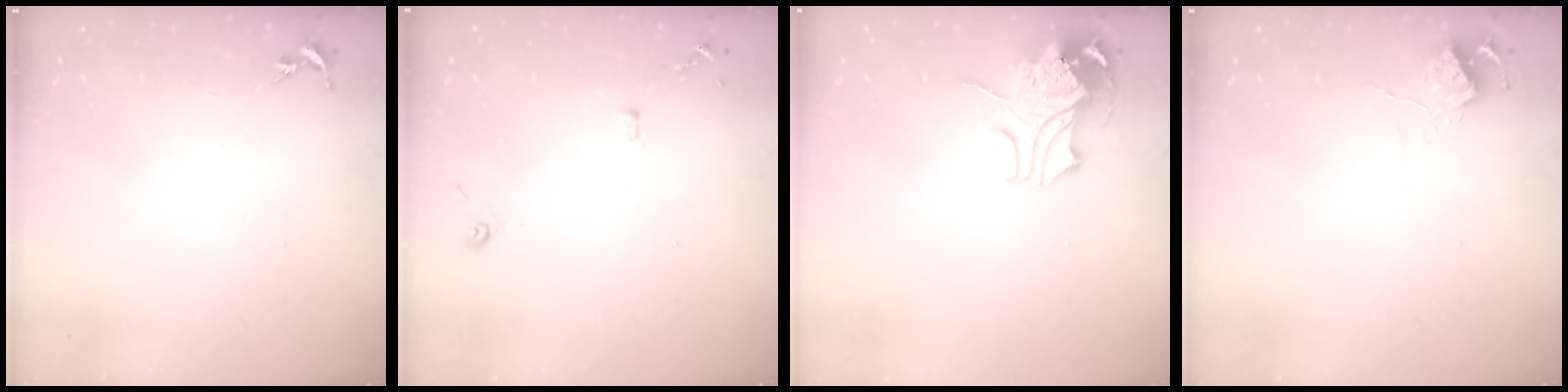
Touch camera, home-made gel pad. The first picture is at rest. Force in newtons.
{"total": 6.5, "press": 6.4, "slide": 0.6}
{"total": 10.9, "press": 10.9, "slide": 1.1}
{"total": 6.0, "press": 6.0, "slide": 0.7}